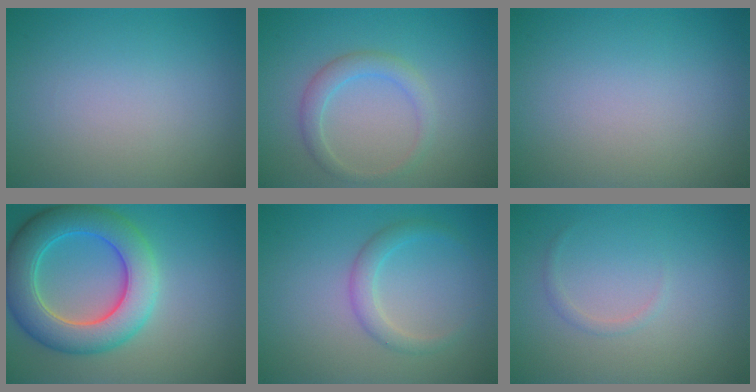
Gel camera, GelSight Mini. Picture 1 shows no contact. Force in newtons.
{"total": 2.2, "press": 2.2, "slide": 0.2}
{"total": 0.0}
{"total": 7.9, "press": 7.9, "slide": 0.3}
{"total": 2.0, "press": 2.0, "slide": 0.1}
{"total": 0.7, "press": 0.7, "slide": 0.0}